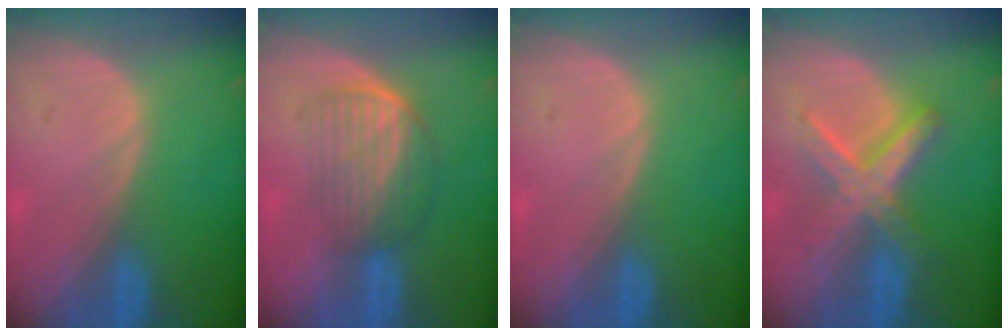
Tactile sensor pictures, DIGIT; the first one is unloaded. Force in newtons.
{"total": 7.0, "press": 5.9, "slide": 3.8}
{"total": 0.0}
{"total": 7.3, "press": 7.3, "slide": 0.5}